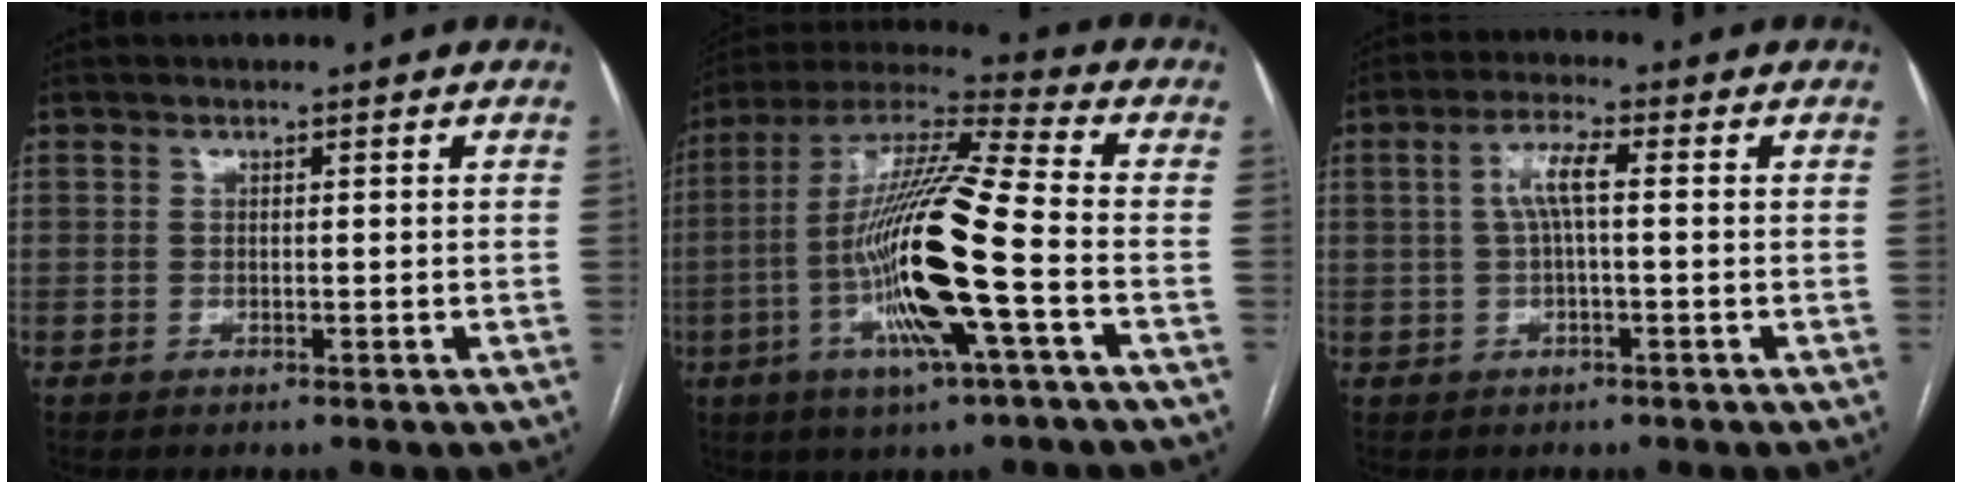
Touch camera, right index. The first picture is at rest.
{"total": 18.5, "force": [-4.4, 0.4, 18.0], "torque": [-0.356, -0.008, -0.088]}
{"total": 4.8, "force": [0.6, 0.7, 4.7], "torque": [-0.093, 0.015, 0.011]}